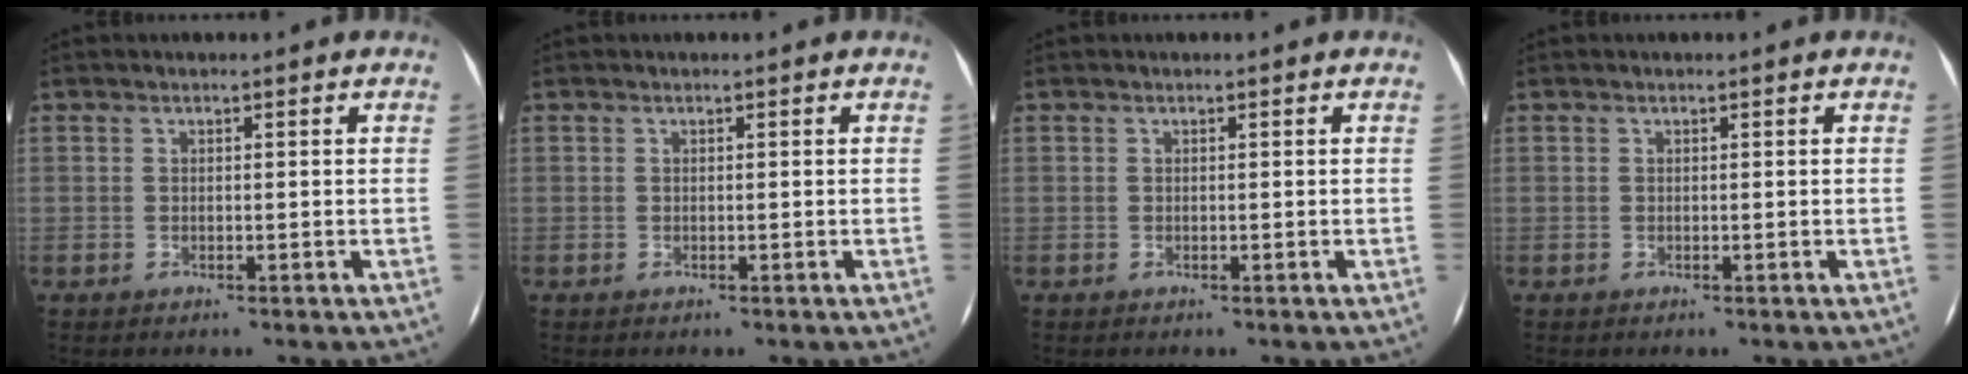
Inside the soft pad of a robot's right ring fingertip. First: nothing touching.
{"total": 0.0}
{"total": 0.0}
{"total": 0.0}